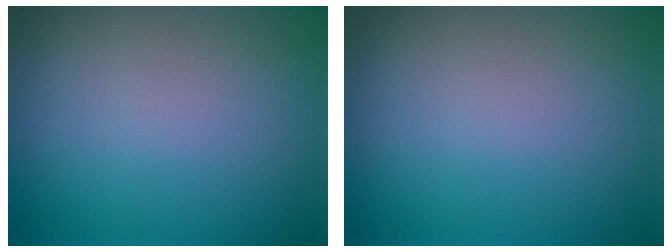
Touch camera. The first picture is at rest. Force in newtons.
{"total": 0.0}